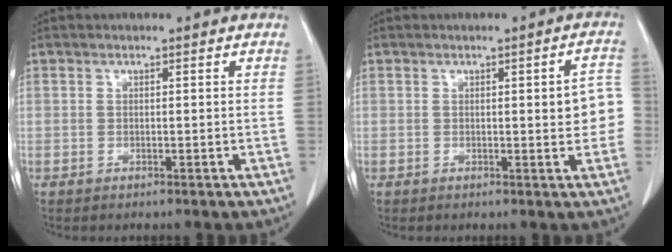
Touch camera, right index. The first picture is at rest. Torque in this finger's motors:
{"motor_torque": [0.40, -0.05, 0.09, 0.03]}